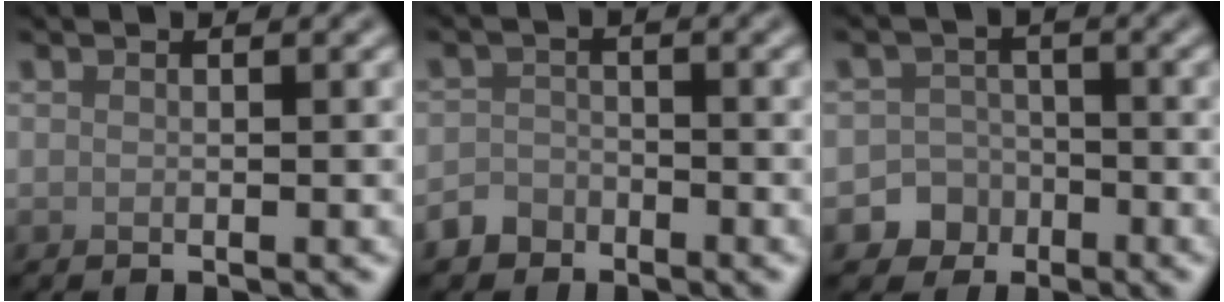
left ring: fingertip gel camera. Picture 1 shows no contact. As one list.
[{"total": 2.0, "force": [-1.5, 1.3, 0.1], "torque": [0.006, 0.005, -0.033]}, {"total": 4.4, "force": [-2.2, 3.8, 0.2], "torque": [0.032, -0.003, -0.050]}]